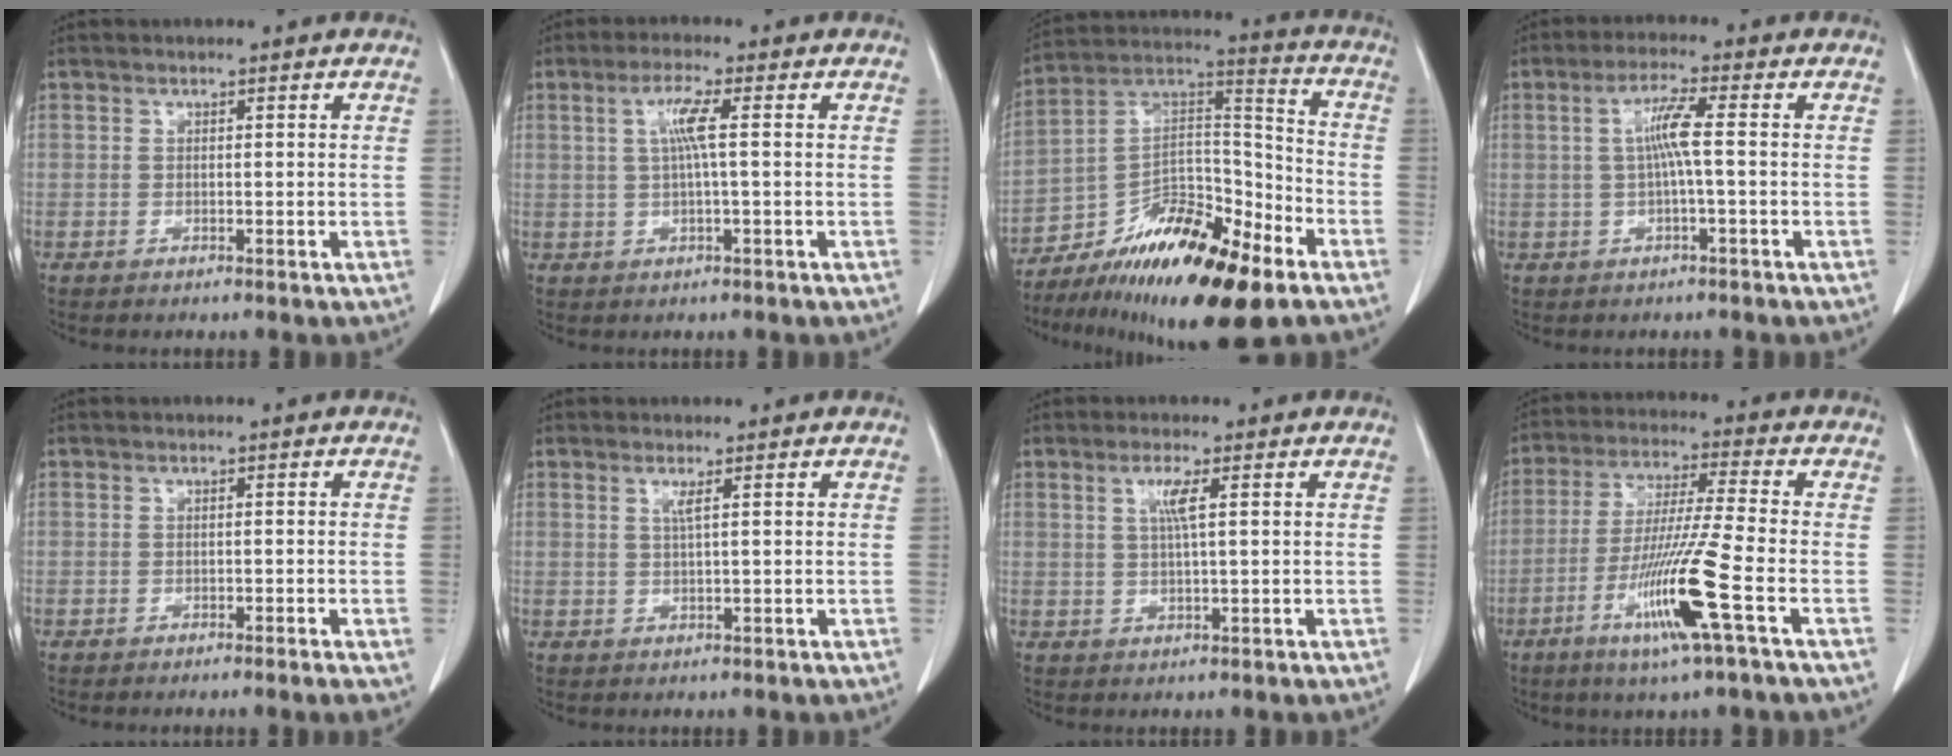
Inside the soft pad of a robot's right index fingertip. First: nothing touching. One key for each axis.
{"total": 4.3, "fx": 0.8, "fy": 0.0, "fz": 4.2, "tx": -0.084, "ty": 0.007, "tz": 0.017}
{"total": 20.5, "fx": -13.1, "fy": 5.2, "fz": 14.9, "tx": -0.244, "ty": 0.016, "tz": -0.216}
{"total": 4.8, "fx": 0.3, "fy": 0.1, "fz": 4.8, "tx": -0.093, "ty": 0.011, "tz": 0.005}
{"total": 2.6, "fx": -1.5, "fy": 0.4, "fz": 2.1, "tx": -0.022, "ty": -0.005, "tz": -0.019}
{"total": 1.4, "fx": 0.6, "fy": -0.3, "fz": 1.2, "tx": -0.031, "ty": -0.002, "tz": 0.012}
{"total": 3.1, "fx": 1.0, "fy": -0.2, "fz": 2.9, "tx": -0.060, "ty": 0.000, "tz": 0.019}
{"total": 12.6, "fx": -5.1, "fy": -1.4, "fz": 11.4, "tx": -0.225, "ty": -0.024, "tz": -0.101}